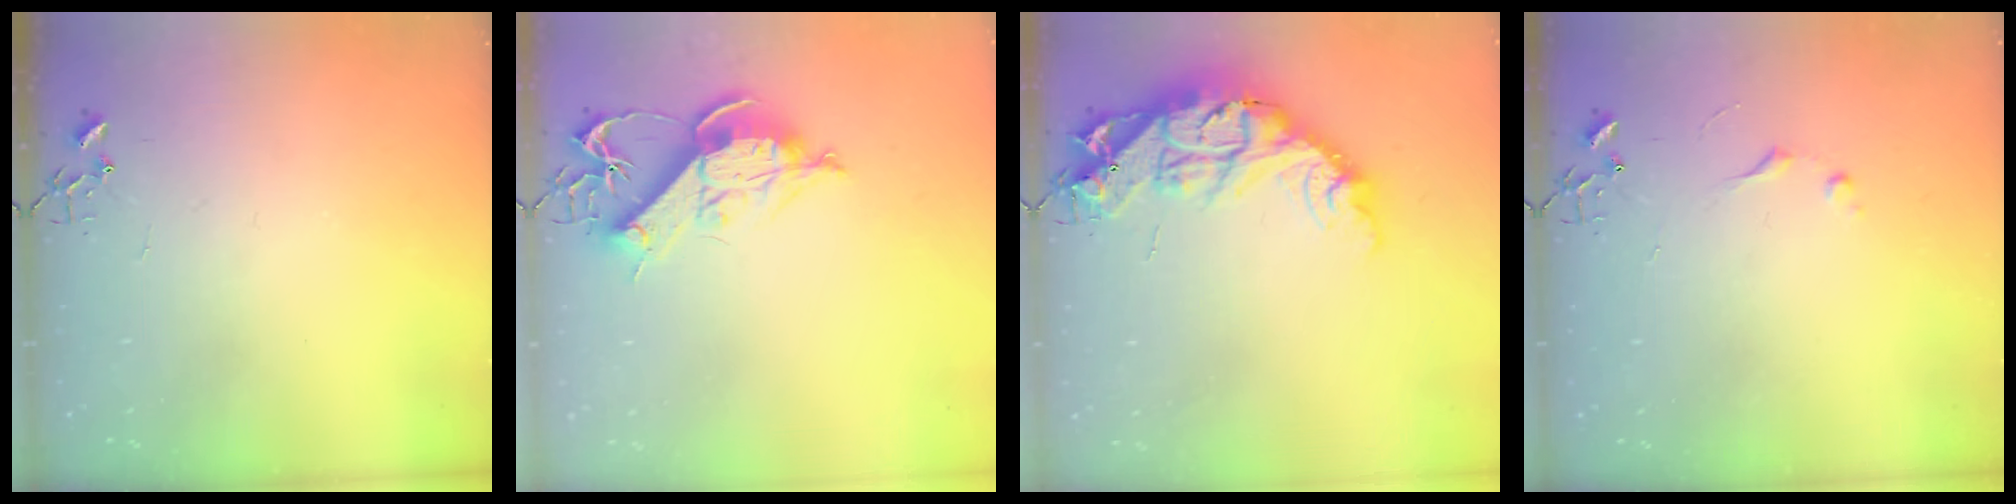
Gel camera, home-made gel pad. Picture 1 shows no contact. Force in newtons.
{"total": 11.6, "press": 11.5, "slide": 1.4}
{"total": 21.4, "press": 21.3, "slide": 2.0}
{"total": 5.2, "press": 5.1, "slide": 0.7}